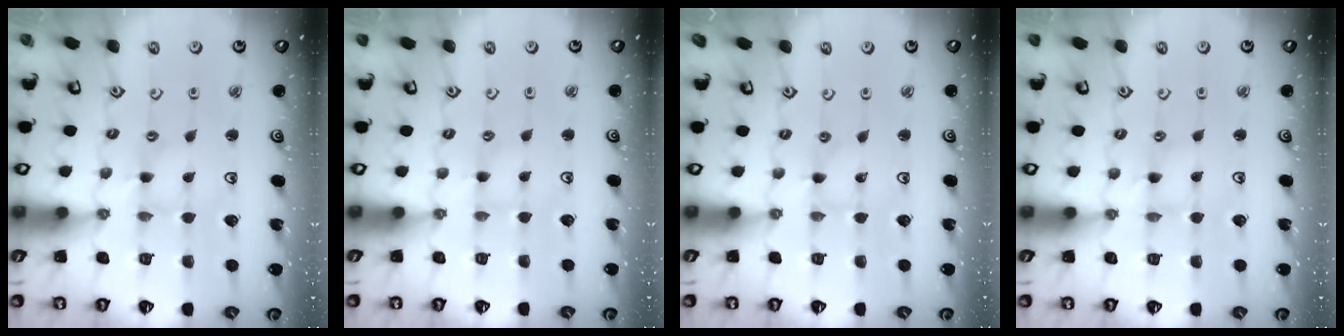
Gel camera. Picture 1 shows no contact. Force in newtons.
{"total": 0.9, "press": 0.8, "slide": 0.2}
{"total": 0.0}
{"total": 1.5, "press": 1.4, "slide": 0.3}